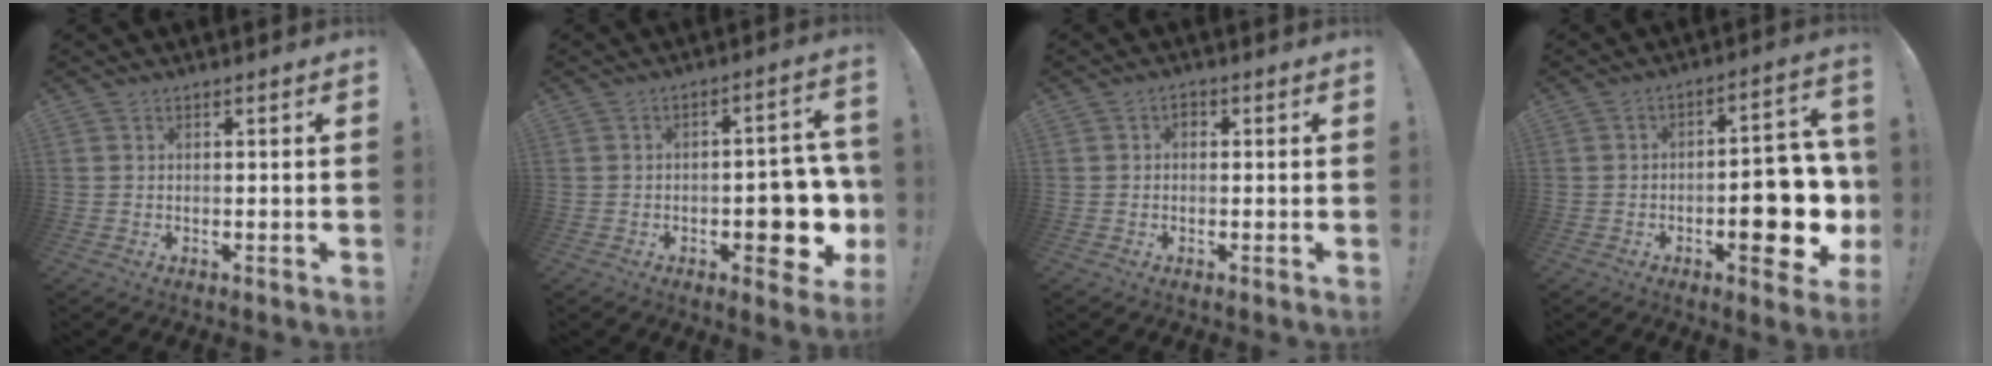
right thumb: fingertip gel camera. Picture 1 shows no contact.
{"total": 12.7, "force": [-3.5, 6.2, 10.5], "torque": [-0.104, 0.012, -0.054]}
{"total": 1.6, "force": [-0.4, 1.2, 0.9], "torque": [-0.009, 0.003, -0.010]}
{"total": 16.0, "force": [-4.0, 6.7, 14.0], "torque": [-0.161, 0.016, -0.055]}